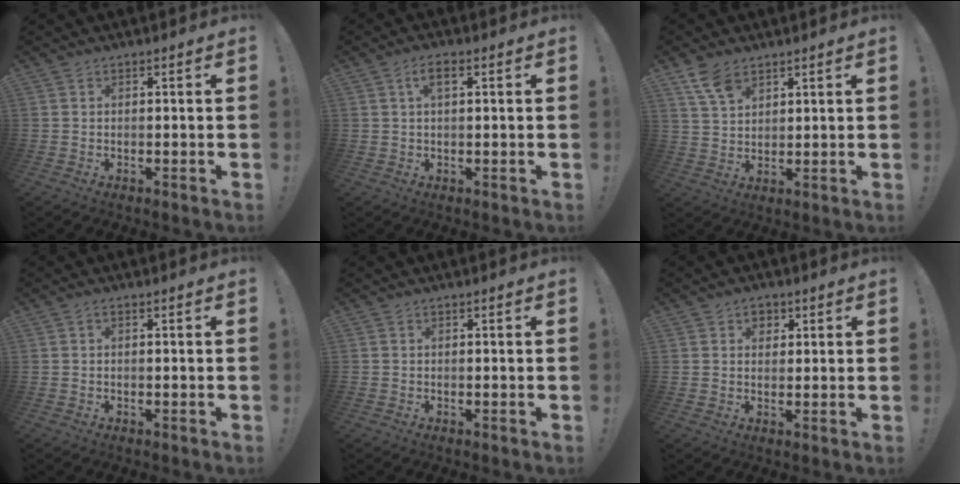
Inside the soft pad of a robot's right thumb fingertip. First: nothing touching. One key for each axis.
{"total": 3.8, "fx": 1.4, "fy": 1.8, "fz": 3.0, "tx": -0.053, "ty": 0.007, "tz": 0.022}
{"total": 7.5, "fx": 5.0, "fy": 4.0, "fz": 4.0, "tx": -0.077, "ty": -0.019, "tz": 0.096}
{"total": 0.8, "fx": -0.2, "fy": 0.3, "fz": 0.7, "tx": -0.013, "ty": 0.003, "tz": -0.004}
{"total": 0.5, "fx": -0.3, "fy": 0.4, "fz": 0.0, "tx": 0.001, "ty": 0.002, "tz": -0.005}
{"total": 3.9, "fx": 1.8, "fy": 3.2, "fz": 1.2, "tx": -0.007, "ty": -0.001, "tz": 0.029}